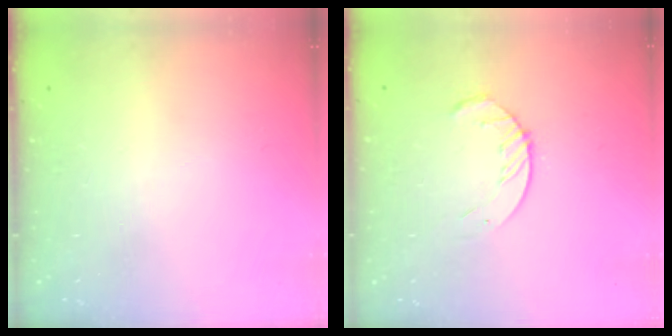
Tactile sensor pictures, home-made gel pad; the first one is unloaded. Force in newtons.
{"total": 4.6, "press": 4.6, "slide": 0.5}